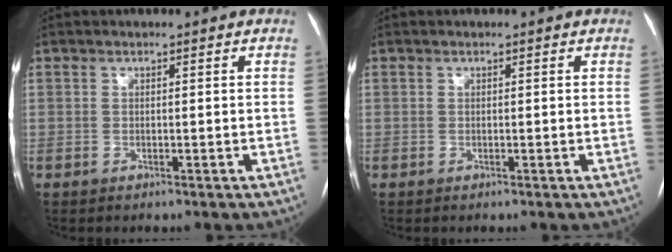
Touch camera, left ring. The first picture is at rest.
{"total": 0.0}